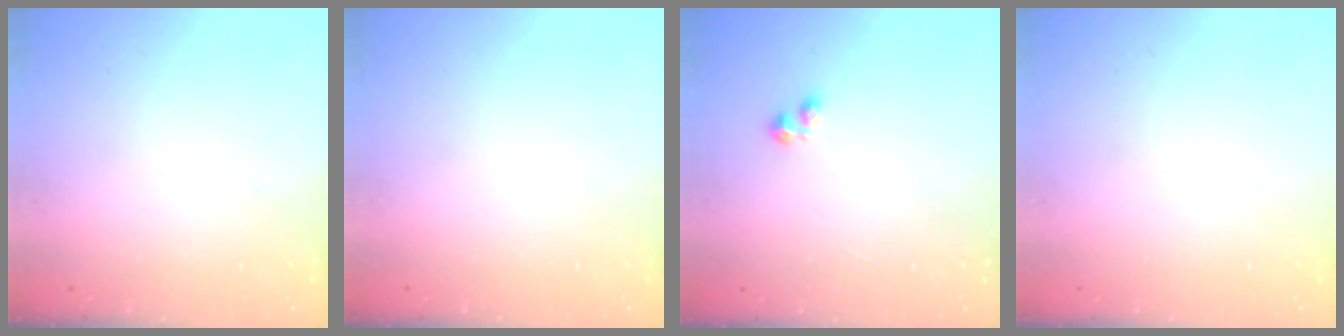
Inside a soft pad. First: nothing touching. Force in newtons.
{"total": 0.0}
{"total": 1.8, "press": 1.7, "slide": 0.5}
{"total": 0.0}